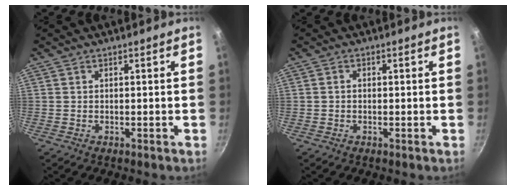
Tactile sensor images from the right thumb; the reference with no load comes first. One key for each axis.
{"total": 0.9, "fx": -0.1, "fy": 0.8, "fz": 0.5, "tx": -0.009, "ty": 0.005, "tz": -0.003}